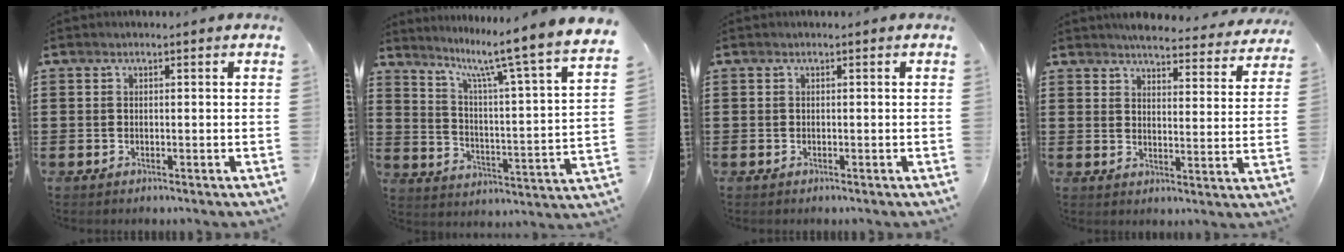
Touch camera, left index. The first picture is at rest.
{"total": 8.0, "force": [6.6, -1.0, 4.4], "torque": [-0.100, -0.069, 0.091]}
{"total": 0.0}
{"total": 4.5, "force": [4.4, 0.3, 0.9], "torque": [-0.029, -0.027, 0.073]}